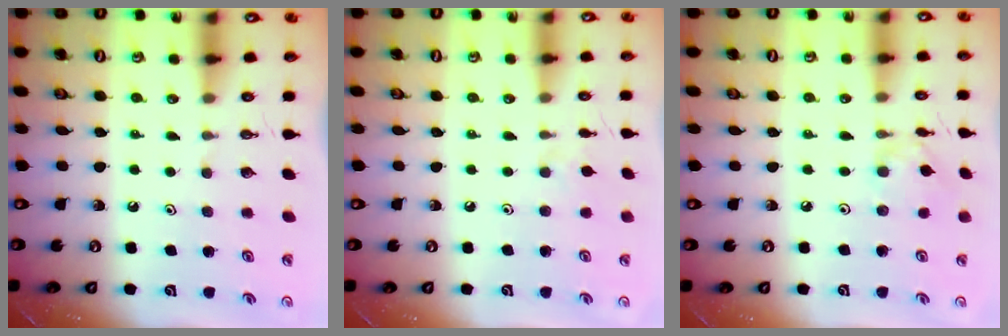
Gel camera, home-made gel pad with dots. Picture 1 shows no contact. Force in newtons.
{"total": 1.9, "press": 1.9, "slide": 0.4}
{"total": 2.0, "press": 2.0, "slide": 0.3}